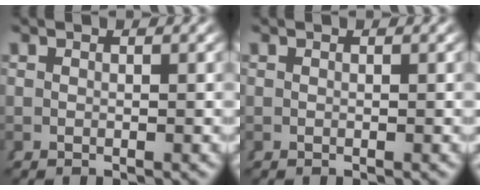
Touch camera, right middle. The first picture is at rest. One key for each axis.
{"total": 0.0}